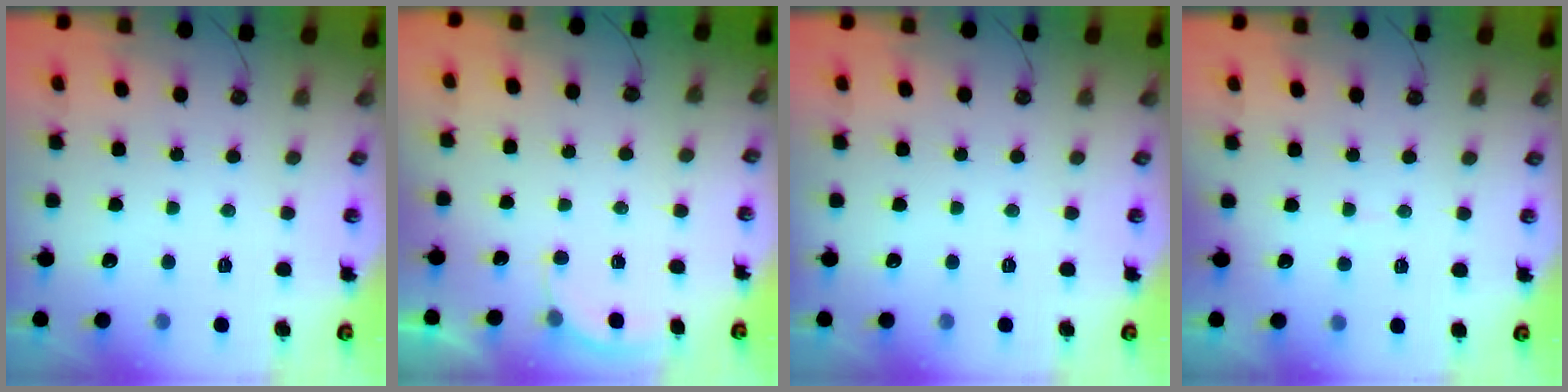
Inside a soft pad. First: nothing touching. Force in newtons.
{"total": 2.5, "press": 2.5, "slide": 0.2}
{"total": 0.0}
{"total": 2.6, "press": 2.4, "slide": 0.9}